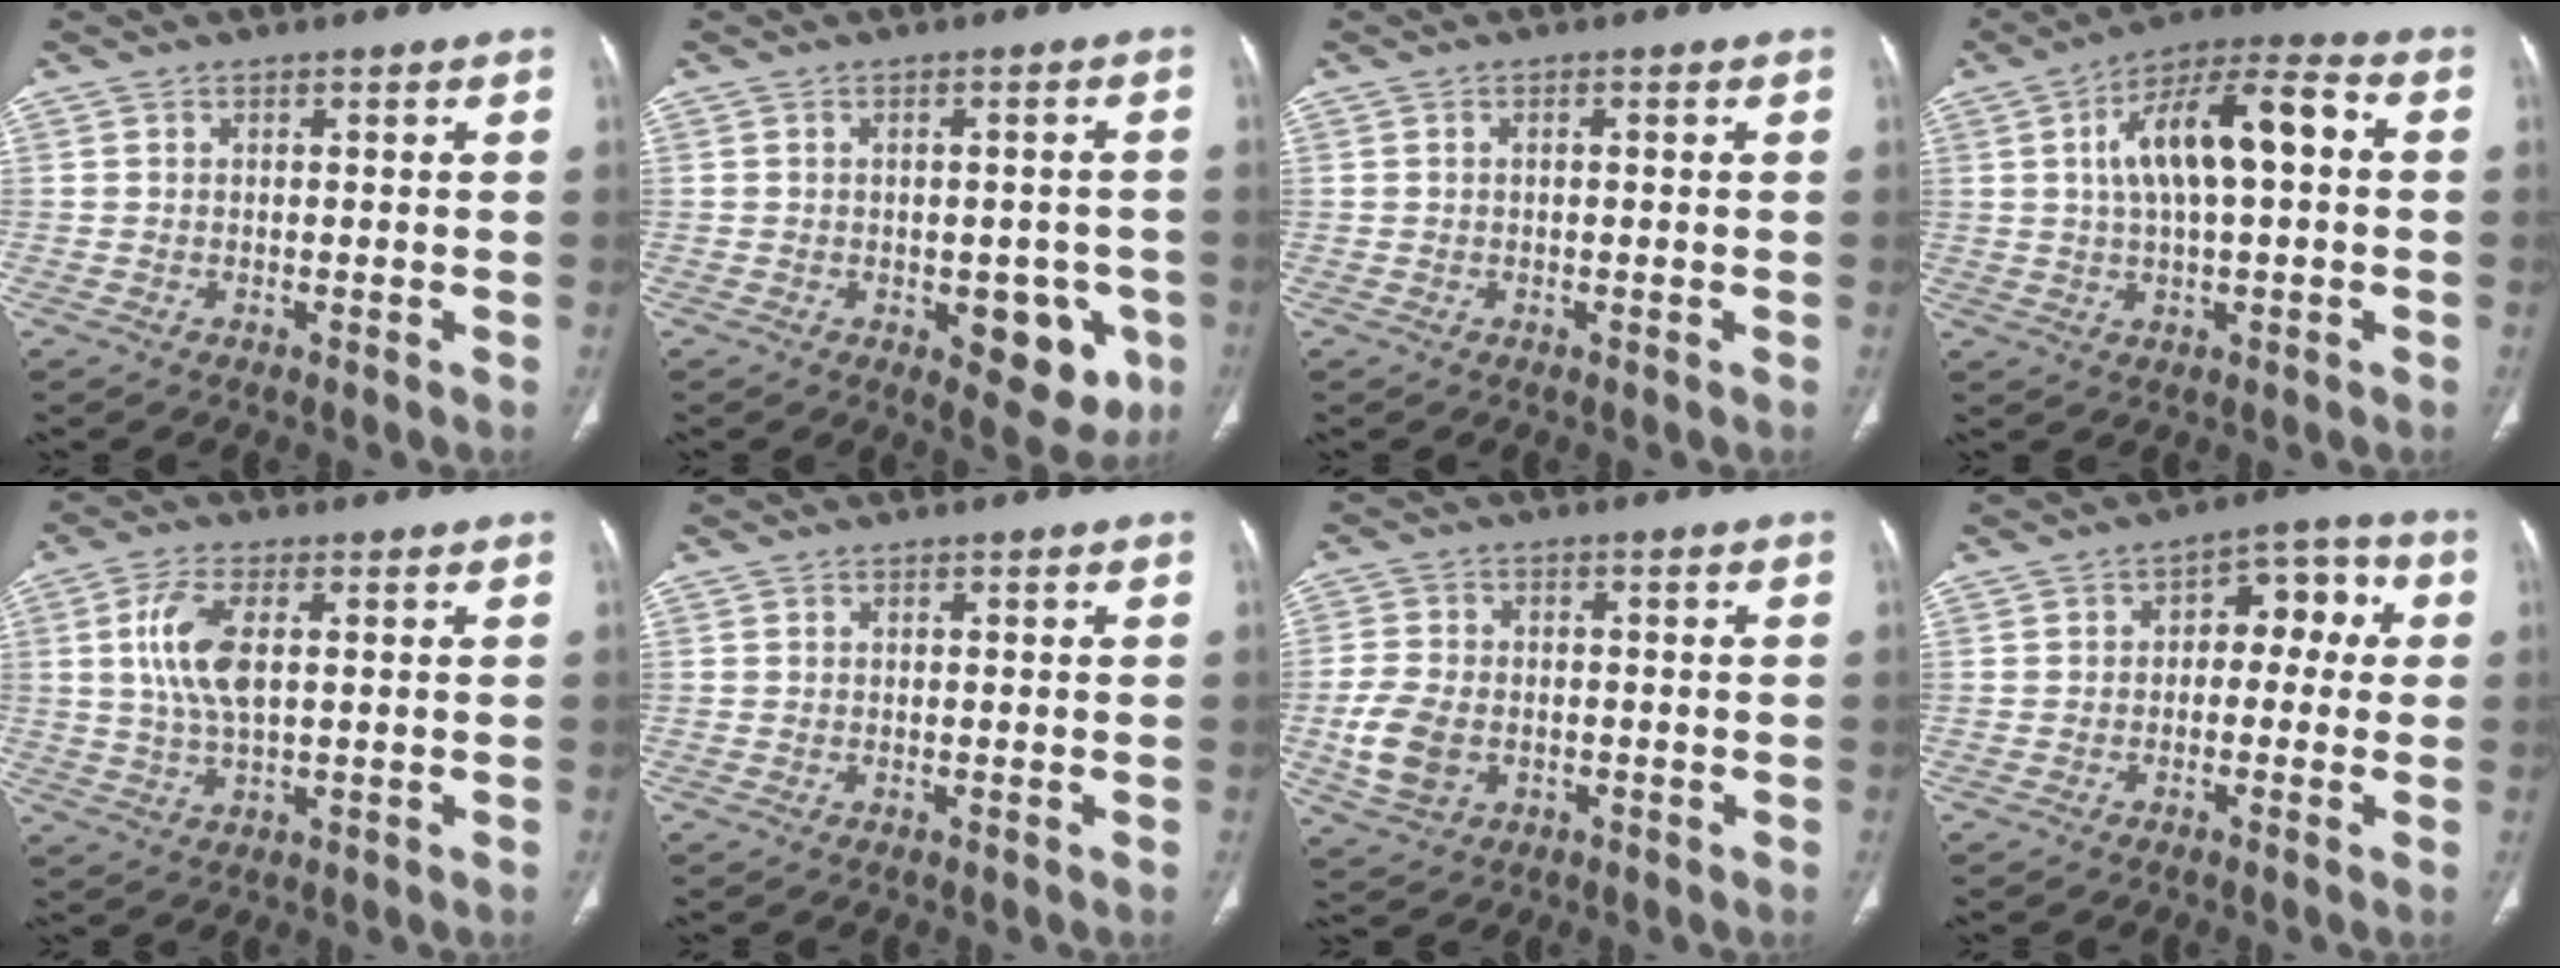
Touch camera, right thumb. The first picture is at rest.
{"total": 9.8, "force": [-3.2, 5.2, 7.7], "torque": [-0.055, 0.003, -0.029]}
{"total": 0.6, "force": [0.1, 0.2, 0.5], "torque": [-0.014, 0.001, 0.001]}
{"total": 14.9, "force": [2.3, 5.9, 13.5], "torque": [-0.230, 0.032, 0.032]}
{"total": 8.9, "force": [1.7, 3.9, 7.8], "torque": [-0.172, -0.001, 0.036]}
{"total": 0.0}
{"total": 8.7, "force": [-2.1, 6.2, 5.7], "torque": [-0.117, 0.004, -0.035]}
{"total": 7.7, "force": [0.5, 4.9, 5.9], "torque": [-0.038, 0.036, -0.003]}